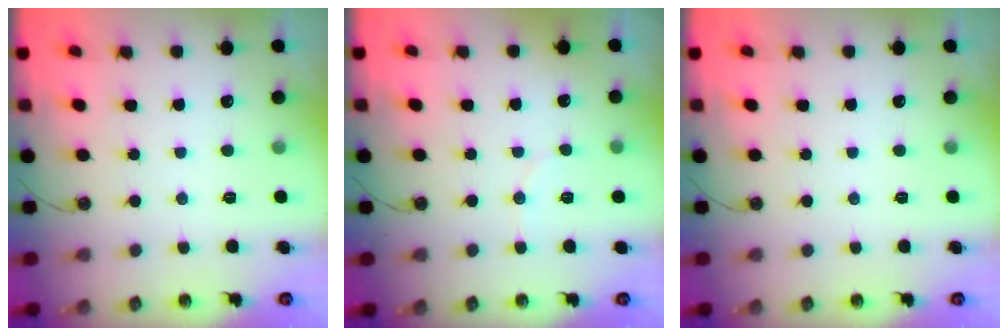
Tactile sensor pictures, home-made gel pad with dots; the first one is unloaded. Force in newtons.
{"total": 3.4, "press": 3.3, "slide": 0.7}
{"total": 0.0}